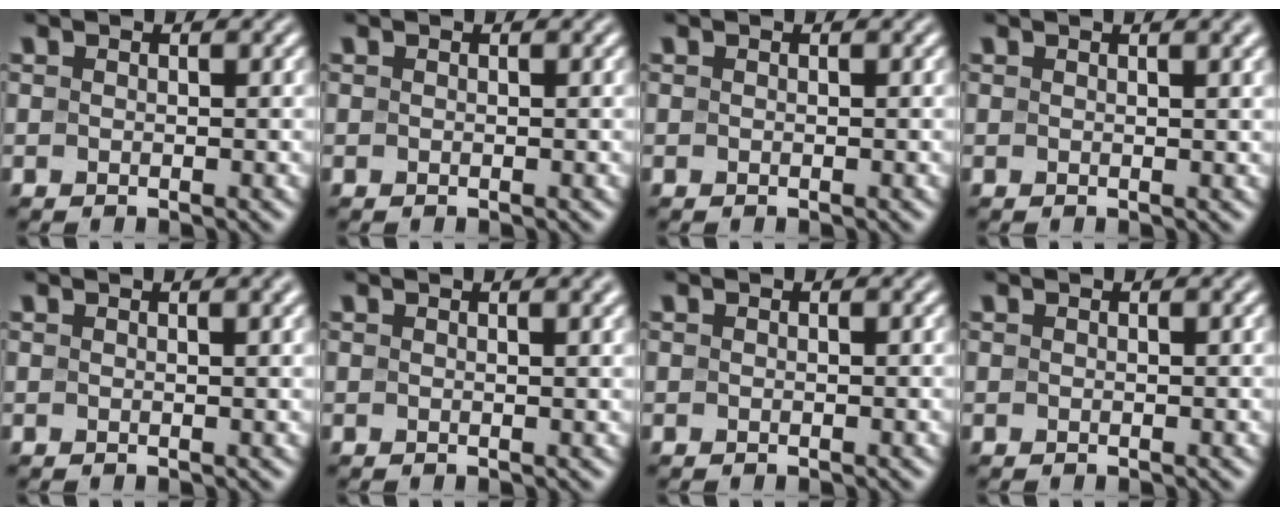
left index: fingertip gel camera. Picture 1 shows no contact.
{"total": 0.0}
{"total": 0.0}
{"total": 3.5, "force": [1.7, 1.3, 2.8], "torque": [-0.019, 0.006, 0.012]}
{"total": 3.0, "force": [1.4, 1.1, 2.5], "torque": [-0.019, 0.002, 0.010]}
{"total": 3.1, "force": [1.5, 1.1, 2.5], "torque": [-0.017, 0.003, 0.012]}
{"total": 0.0}
{"total": 0.8, "force": [0.3, 0.2, 0.7], "torque": [-0.005, 0.006, 0.004]}